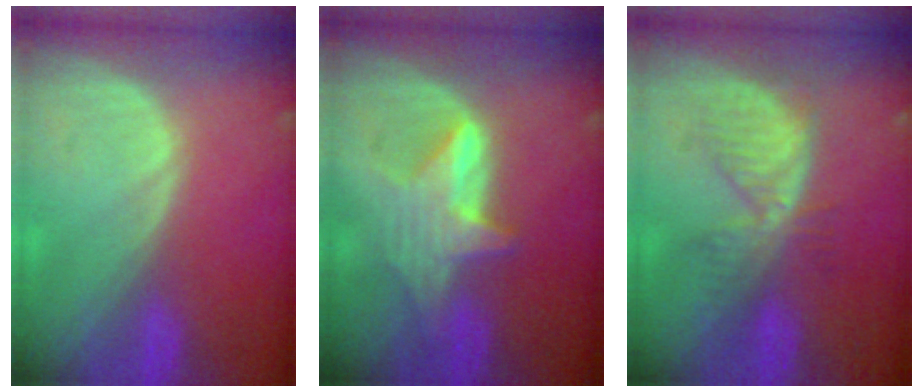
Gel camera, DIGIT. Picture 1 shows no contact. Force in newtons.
{"total": 5.9, "press": 5.8, "slide": 0.8}
{"total": 6.0, "press": 5.9, "slide": 0.6}